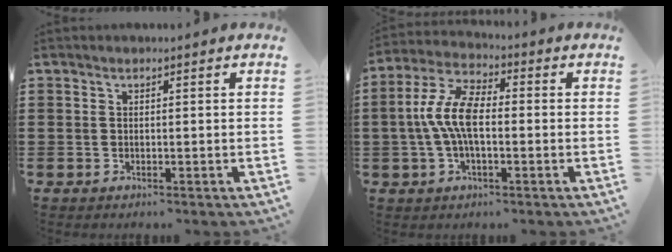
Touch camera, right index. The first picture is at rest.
{"total": 7.9, "force": [-0.8, 3.5, 7.0], "torque": [-0.159, 0.001, -0.022]}